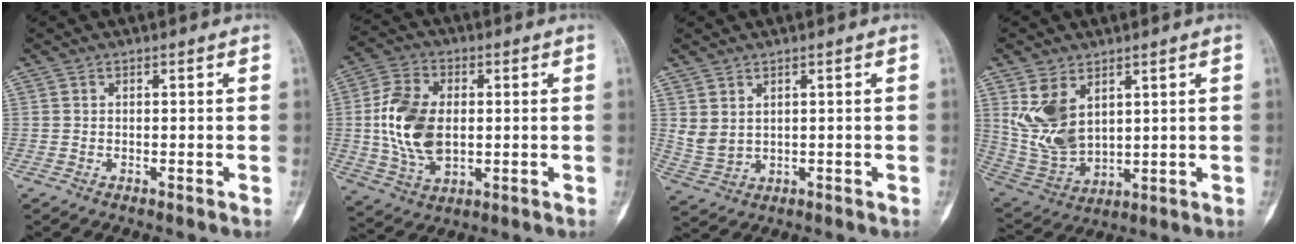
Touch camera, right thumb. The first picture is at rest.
{"total": 13.8, "force": [0.3, 8.6, 10.8], "torque": [-0.207, 0.001, 0.011]}
{"total": 3.9, "force": [1.5, 2.5, 2.6], "torque": [-0.043, -0.008, 0.044]}
{"total": 11.6, "force": [4.2, 7.1, 8.1], "torque": [-0.150, -0.021, 0.107]}